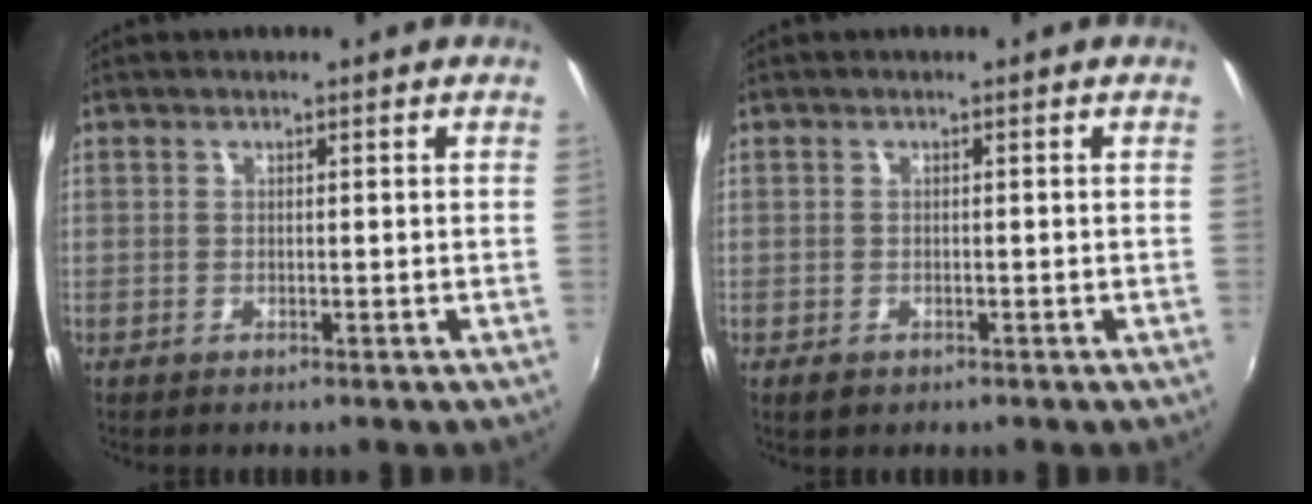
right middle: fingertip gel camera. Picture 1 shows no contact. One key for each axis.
{"total": 1.7, "fx": -1.0, "fy": 1.1, "fz": 0.8, "tx": -0.016, "ty": -0.005, "tz": -0.016}